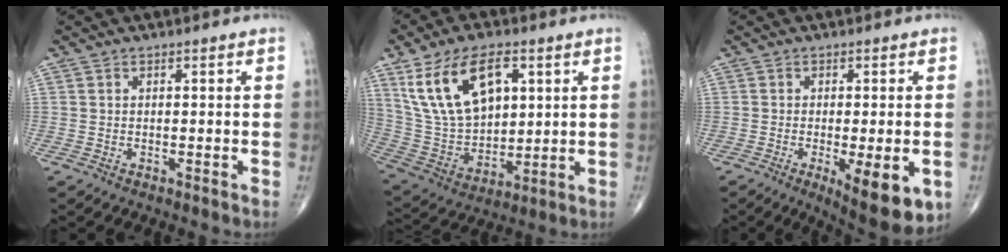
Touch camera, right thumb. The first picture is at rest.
{"total": 18.0, "force": [7.4, 10.1, 12.9], "torque": [-0.218, -0.021, 0.156]}
{"total": 10.7, "force": [-3.4, 3.3, 9.6], "torque": [-0.126, -0.016, -0.041]}